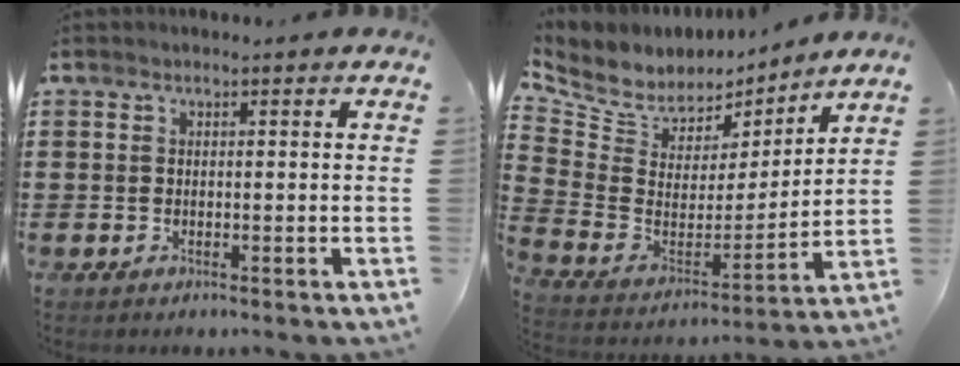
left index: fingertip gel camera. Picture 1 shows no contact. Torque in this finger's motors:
{"motor_torque": [1.15, -0.99, 0.09, 0.03]}